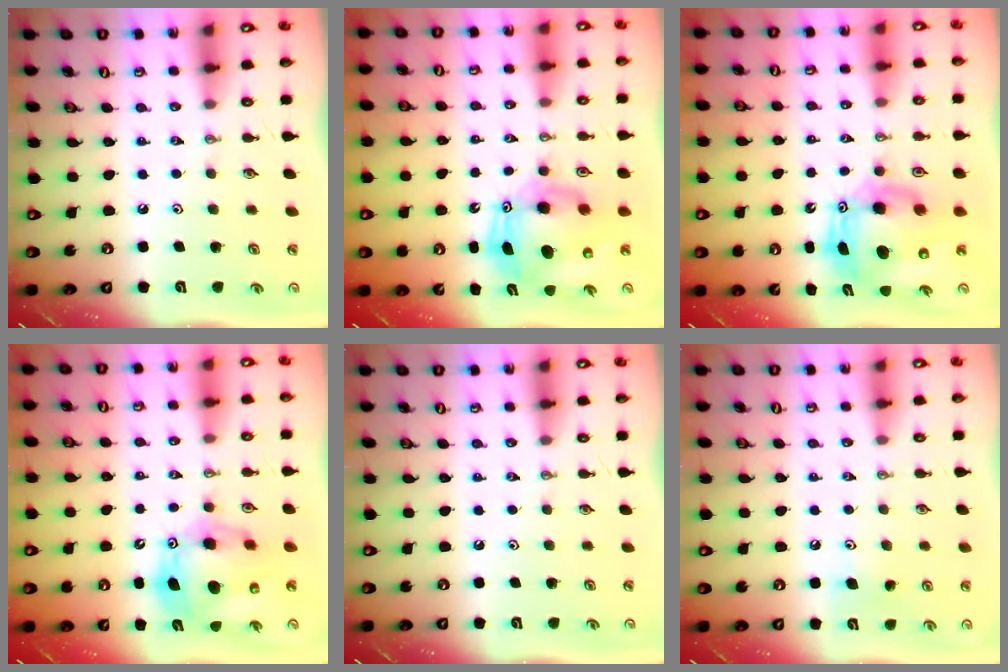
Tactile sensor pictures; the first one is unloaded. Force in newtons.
{"total": 12.0, "press": 11.7, "slide": 2.5}
{"total": 10.9, "press": 10.8, "slide": 2.0}
{"total": 14.1, "press": 14.0, "slide": 1.8}
{"total": 0.0}
{"total": 6.8, "press": 6.6, "slide": 1.5}